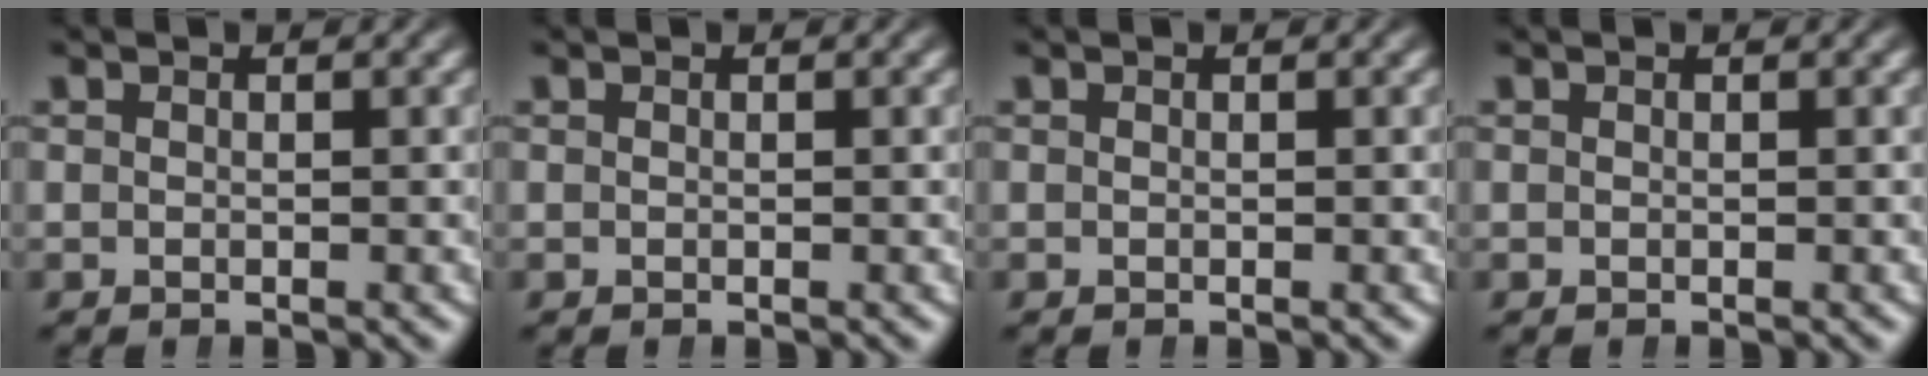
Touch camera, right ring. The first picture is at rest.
{"total": 0.0}
{"total": 0.0}
{"total": 0.0}